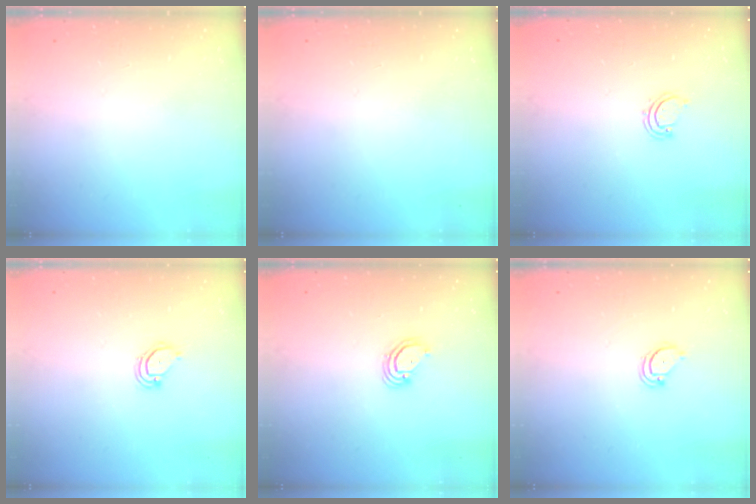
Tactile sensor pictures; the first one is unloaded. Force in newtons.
{"total": 0.0}
{"total": 2.9, "press": 2.9, "slide": 0.3}
{"total": 3.4, "press": 3.4, "slide": 0.2}
{"total": 3.2, "press": 3.2, "slide": 0.2}
{"total": 2.6, "press": 2.6, "slide": 0.2}